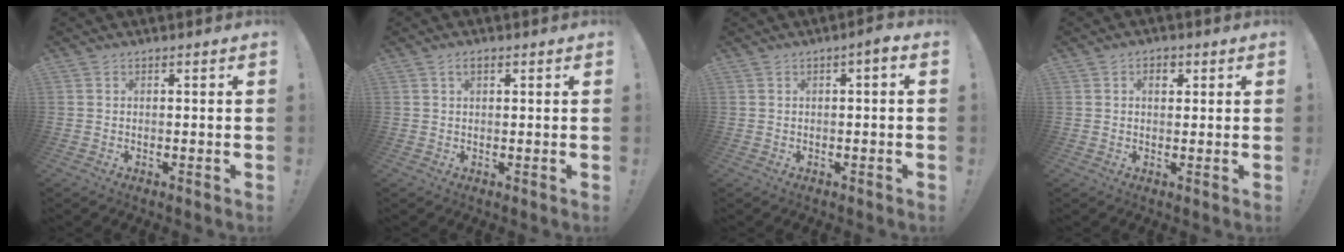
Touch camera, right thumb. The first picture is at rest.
{"total": 2.1, "force": [0.9, 1.1, 1.6], "torque": [-0.030, 0.003, 0.016]}
{"total": 2.4, "force": [-0.7, 0.4, 2.2], "torque": [-0.036, 0.006, -0.015]}
{"total": 3.3, "force": [1.0, 2.3, 2.1], "torque": [-0.029, 0.004, 0.014]}